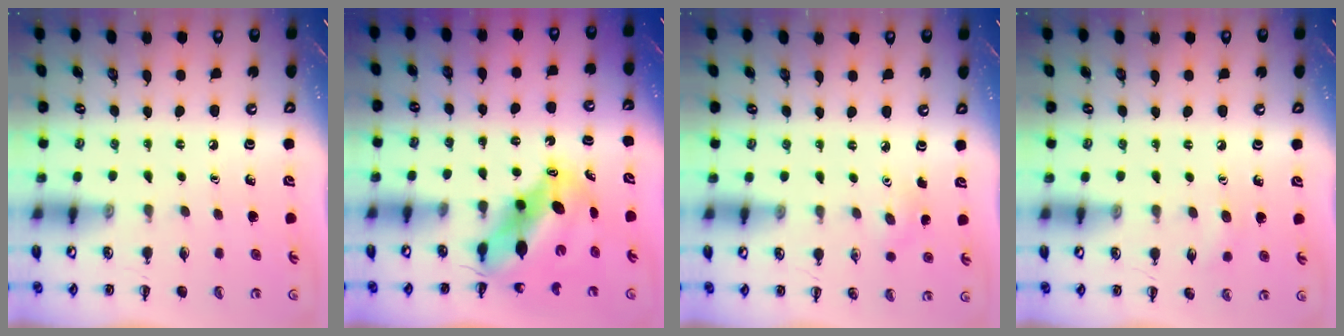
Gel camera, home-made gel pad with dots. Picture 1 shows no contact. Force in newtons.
{"total": 10.2, "press": 9.8, "slide": 2.8}
{"total": 3.0, "press": 2.8, "slide": 0.8}
{"total": 4.8, "press": 4.6, "slide": 1.2}